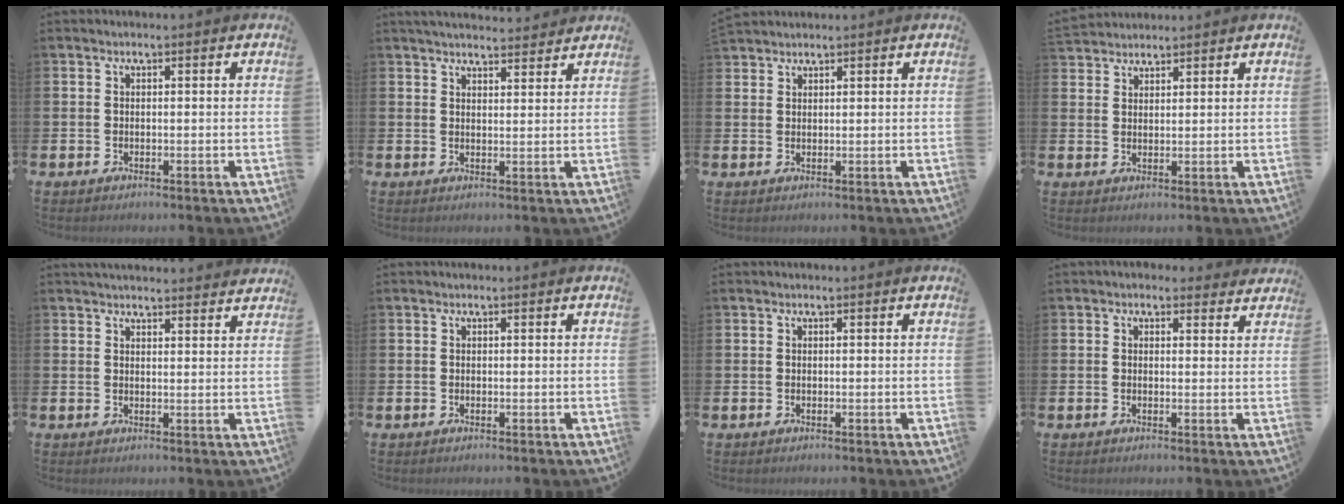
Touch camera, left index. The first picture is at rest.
{"total": 3.7, "force": [3.6, 0.3, 0.3], "torque": [-0.006, -0.019, 0.065]}
{"total": 1.9, "force": [1.8, 0.3, -0.1], "torque": [0.005, -0.005, 0.034]}
{"total": 2.8, "force": [2.7, 0.5, -0.4], "torque": [0.007, -0.011, 0.050]}
{"total": 2.9, "force": [2.9, 0.3, 0.2], "torque": [-0.007, -0.014, 0.052]}
{"total": 0.0}
{"total": 0.0}
{"total": 1.5, "force": [1.3, 0.8, 0.0], "torque": [0.005, 0.000, 0.021]}